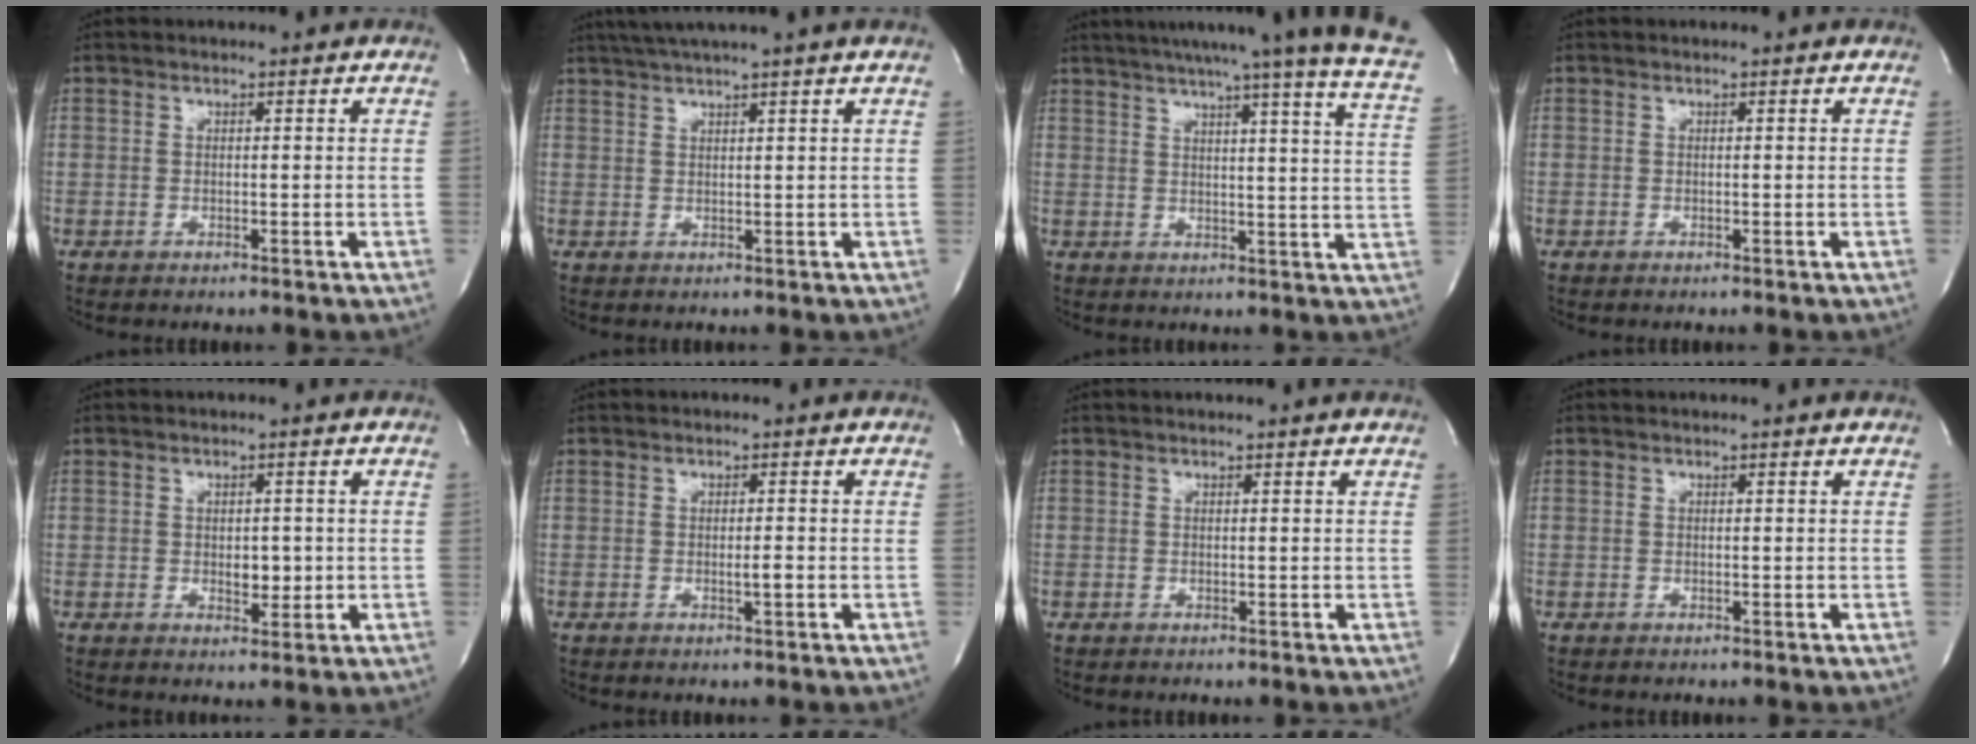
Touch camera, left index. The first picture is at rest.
{"total": 6.4, "force": [5.1, -1.7, 3.4], "torque": [-0.051, 0.022, 0.078]}
{"total": 24.7, "force": [20.8, -0.7, 13.3], "torque": [-0.191, -0.046, 0.246]}
{"total": 0.0}
{"total": 2.7, "force": [-0.1, 1.6, 2.2], "torque": [-0.028, -0.001, 0.004]}
{"total": 1.2, "force": [-0.3, 0.0, 1.2], "torque": [-0.022, -0.003, -0.004]}
{"total": 1.4, "force": [1.3, -0.1, 0.4], "torque": [-0.011, 0.011, 0.016]}
{"total": 0.0}